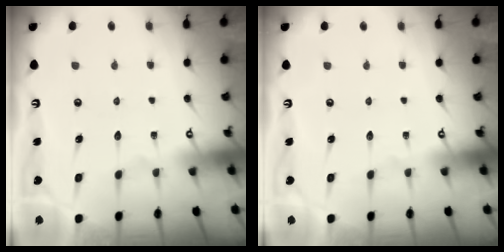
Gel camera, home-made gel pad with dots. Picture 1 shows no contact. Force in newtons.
{"total": 0.0}